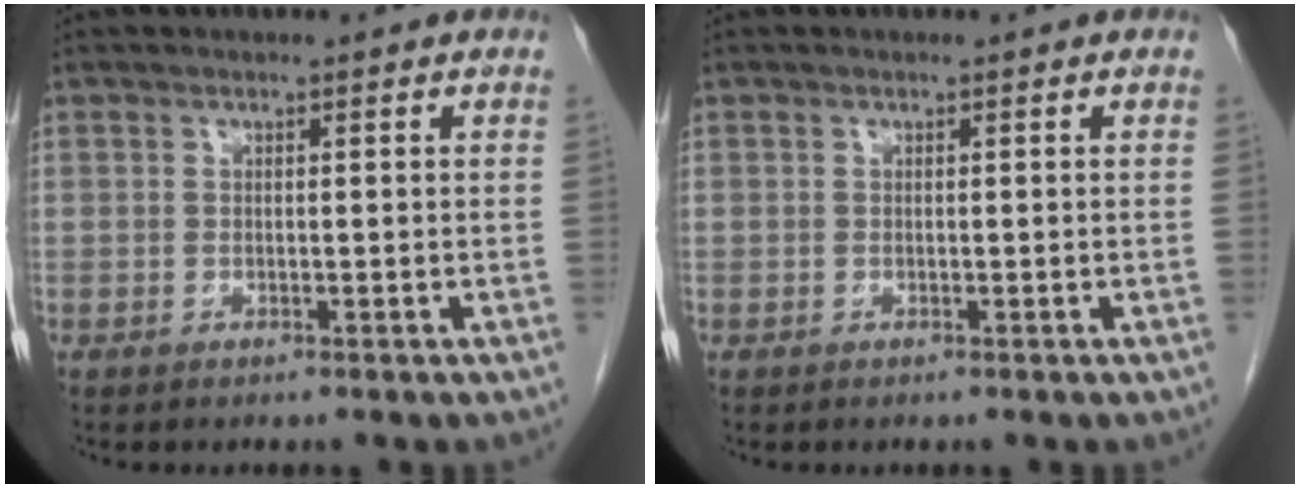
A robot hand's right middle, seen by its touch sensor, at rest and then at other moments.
{"total": 0.0}